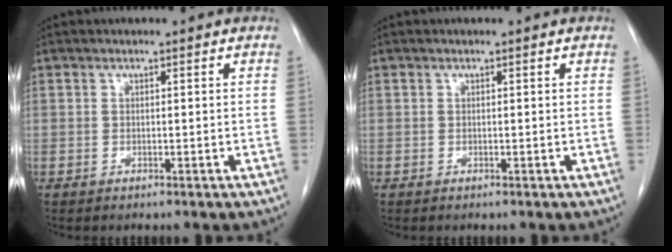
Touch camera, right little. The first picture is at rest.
{"total": 0.0}